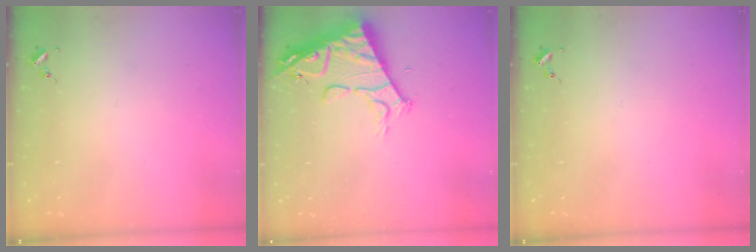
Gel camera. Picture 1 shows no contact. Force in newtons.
{"total": 13.9, "press": 13.8, "slide": 1.7}
{"total": 0.0}